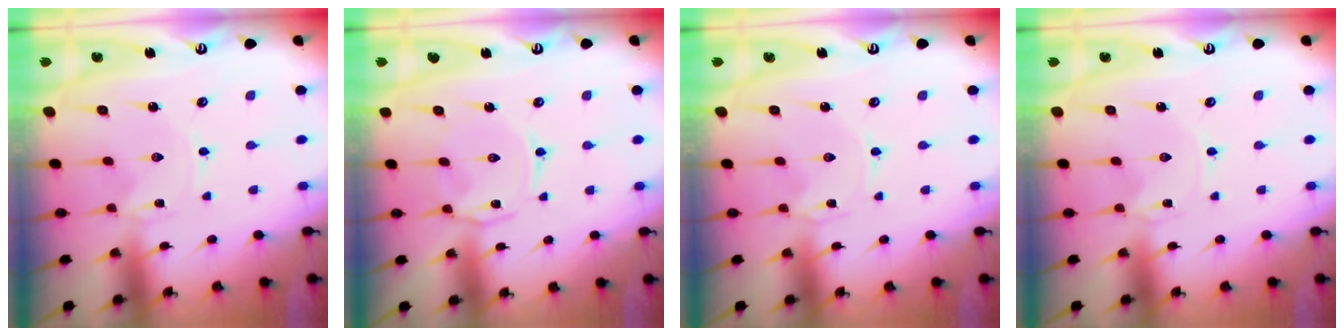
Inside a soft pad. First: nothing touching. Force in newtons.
{"total": 2.5, "press": 2.5, "slide": 0.6}
{"total": 0.0}
{"total": 0.0}